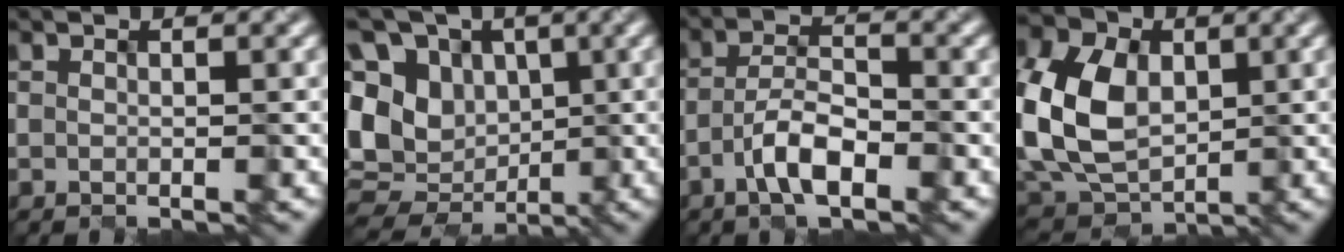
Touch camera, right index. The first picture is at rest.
{"total": 13.8, "force": [-0.5, 11.7, 7.2], "torque": [-0.164, 0.025, -0.005]}
{"total": 3.6, "force": [-2.9, 0.5, 2.2], "torque": [-0.059, -0.005, -0.036]}
{"total": 10.0, "force": [-0.6, 7.5, 6.5], "torque": [-0.182, -0.011, 0.006]}